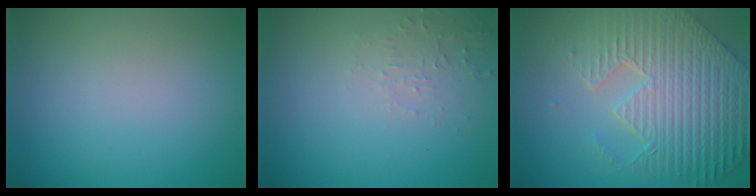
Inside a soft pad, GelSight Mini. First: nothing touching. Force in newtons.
{"total": 1.5, "press": 1.5, "slide": 0.3}
{"total": 9.0, "press": 6.4, "slide": 6.3}